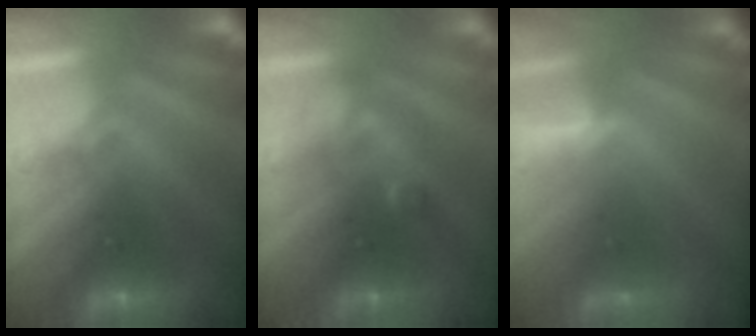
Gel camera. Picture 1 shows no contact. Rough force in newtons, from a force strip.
{"total": 2.3}
{"total": 2.9}